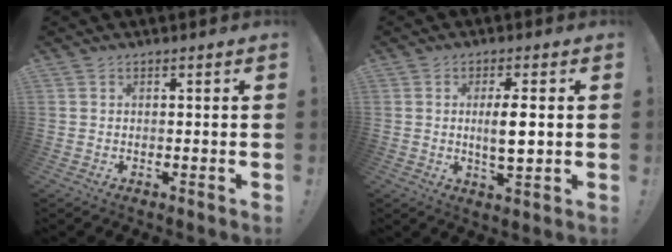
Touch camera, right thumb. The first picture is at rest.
{"total": 6.5, "force": [0.3, 1.8, 6.3], "torque": [-0.115, -0.007, -0.002]}